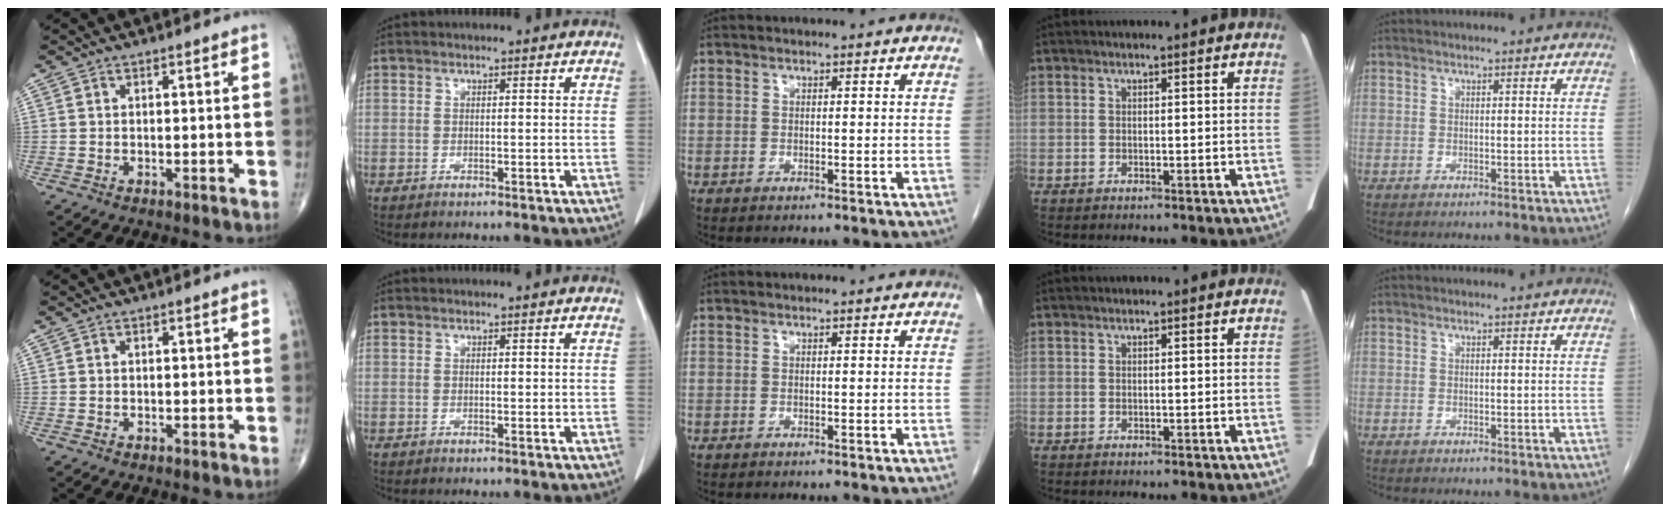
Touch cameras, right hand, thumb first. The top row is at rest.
{}